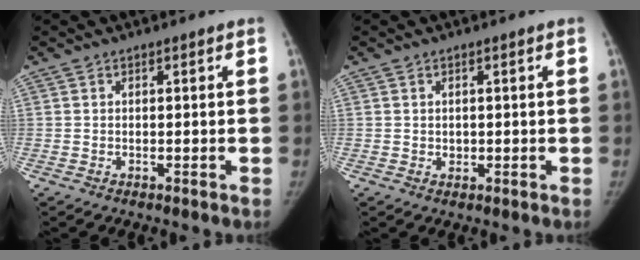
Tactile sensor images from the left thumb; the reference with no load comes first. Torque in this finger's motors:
{"motor_torque": [-0.33, -0.23, 0.10, 0.33, 0.00]}